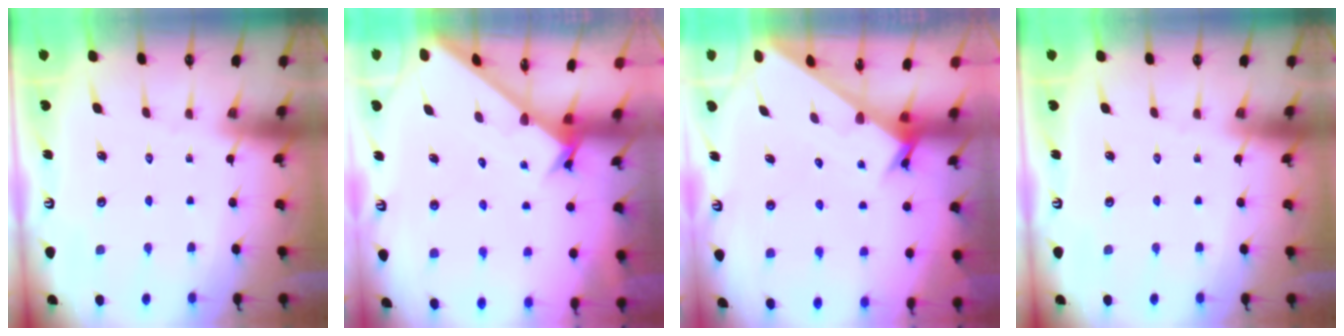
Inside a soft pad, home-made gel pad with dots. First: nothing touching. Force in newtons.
{"total": 2.8, "press": 2.8, "slide": 0.3}
{"total": 2.3, "press": 2.3, "slide": 0.0}
{"total": 0.0}